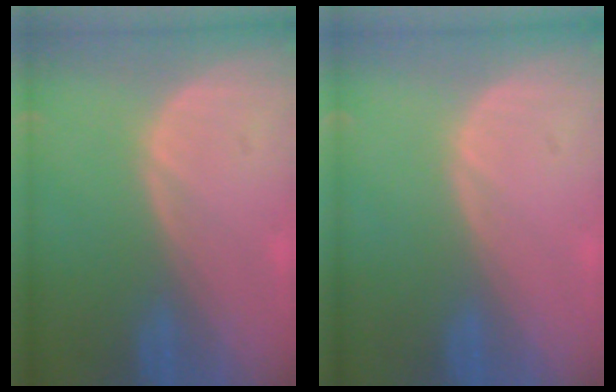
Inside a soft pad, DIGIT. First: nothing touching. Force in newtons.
{"total": 0.0}